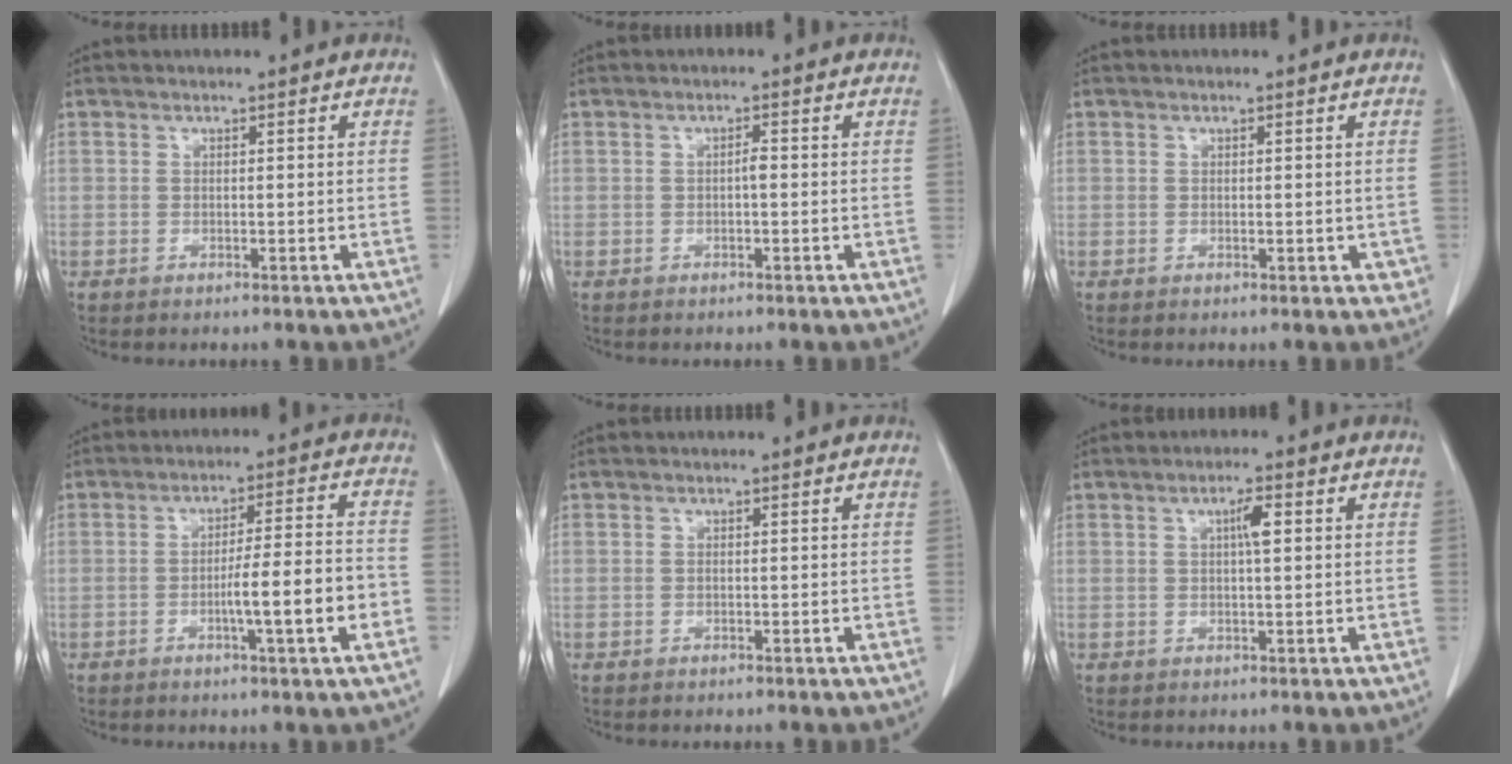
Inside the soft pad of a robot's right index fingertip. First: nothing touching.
{"total": 1.1, "force": [-0.2, 0.2, 1.0], "torque": [-0.018, 0.002, -0.003]}
{"total": 1.7, "force": [-0.2, 0.9, 1.4], "torque": [-0.010, -0.002, 0.001]}
{"total": 9.0, "force": [-2.8, -0.1, 8.5], "torque": [-0.130, 0.002, -0.045]}
{"total": 0.0}
{"total": 2.7, "force": [0.7, 0.3, 2.6], "torque": [-0.046, 0.004, 0.012]}